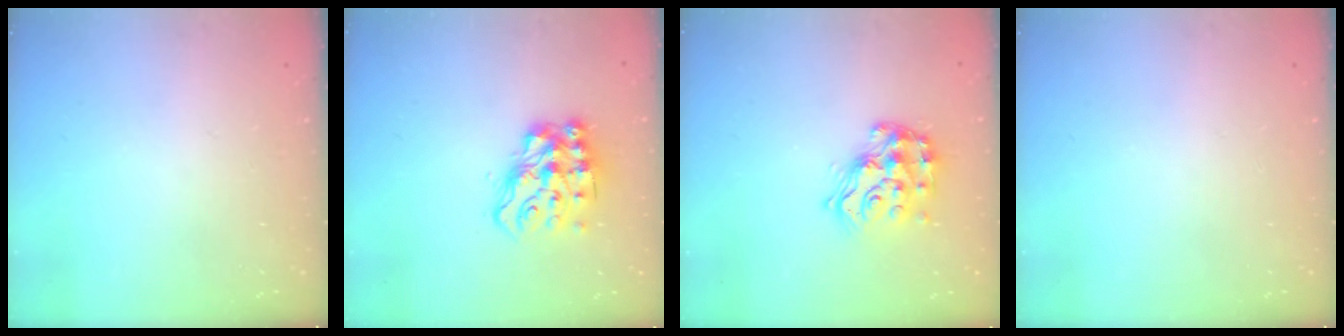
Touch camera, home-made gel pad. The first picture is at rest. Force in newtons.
{"total": 14.2, "press": 14.1, "slide": 0.9}
{"total": 16.1, "press": 16.1, "slide": 1.1}
{"total": 0.0}